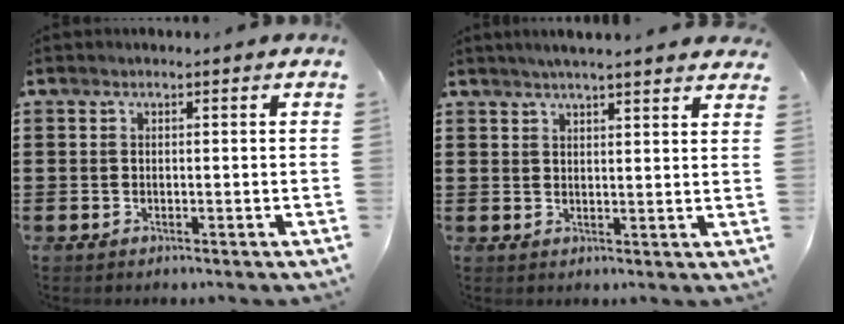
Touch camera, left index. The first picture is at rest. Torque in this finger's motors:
{"motor_torque": [2.14, 0.00, 0.48, 0.05]}